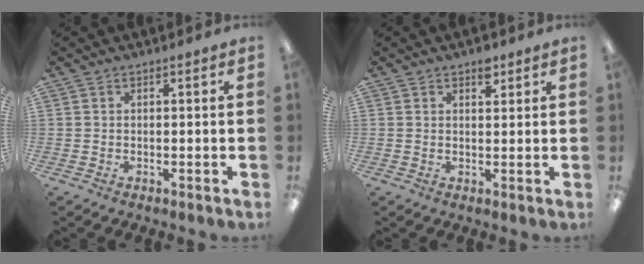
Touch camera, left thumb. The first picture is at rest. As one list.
[{"total": 3.1, "force": [2.1, 1.5, 1.6], "torque": [-0.001, -0.012, 0.032]}]